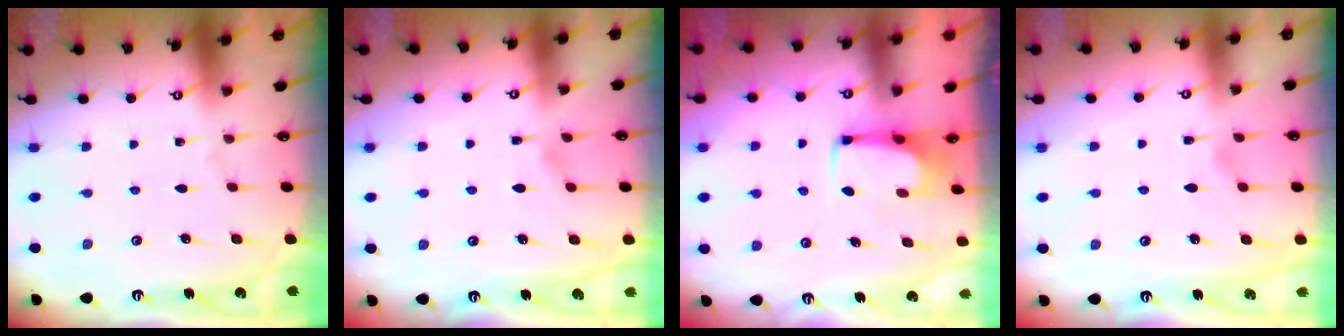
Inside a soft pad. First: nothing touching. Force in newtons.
{"total": 4.8, "press": 4.8, "slide": 0.5}
{"total": 4.0, "press": 4.0, "slide": 0.4}
{"total": 1.8, "press": 1.6, "slide": 0.9}